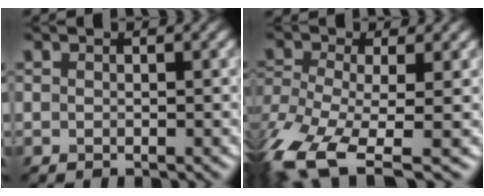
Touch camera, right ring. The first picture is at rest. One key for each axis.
{"total": 9.5, "fx": -5.4, "fy": 4.0, "fz": 6.7, "tx": -0.148, "ty": -0.027, "tz": -0.103}